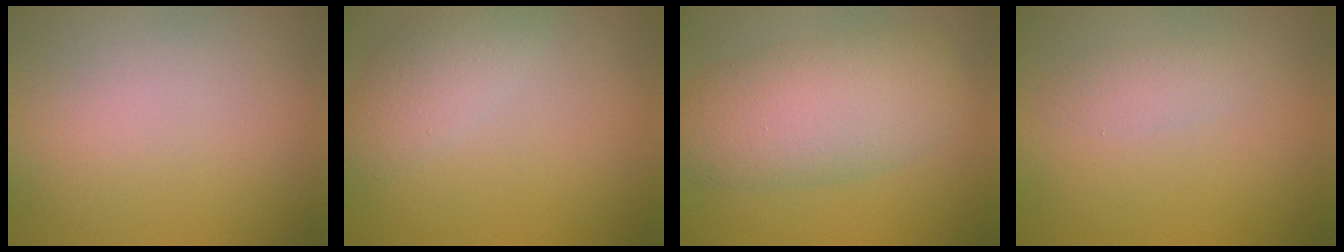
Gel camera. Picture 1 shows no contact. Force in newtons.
{"total": 2.9, "press": 2.9, "slide": 0.2}
{"total": 6.8, "press": 6.8, "slide": 0.3}
{"total": 1.3, "press": 1.3, "slide": 0.1}